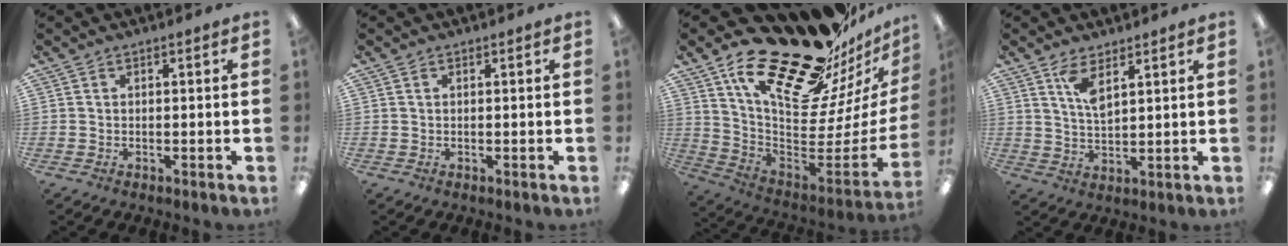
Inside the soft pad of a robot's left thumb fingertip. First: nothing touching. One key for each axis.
{"total": 0.0}
{"total": 28.7, "fx": 20.9, "fy": 10.9, "fz": 16.4, "tx": -0.214, "ty": -0.173, "tz": 0.384}
{"total": 6.1, "fx": 4.1, "fy": 2.3, "fz": 3.9, "tx": -0.072, "ty": -0.016, "tz": 0.070}